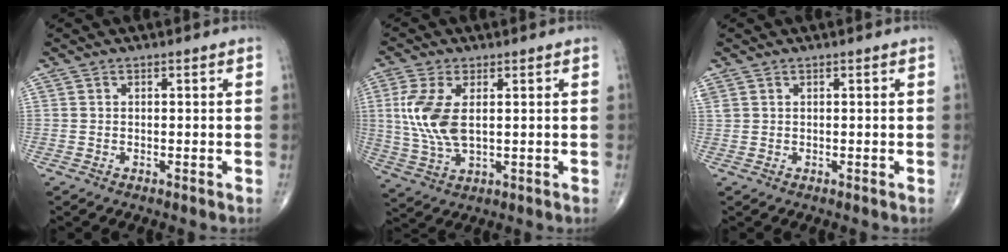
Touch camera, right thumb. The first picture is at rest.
{"total": 10.0, "force": [1.5, 5.0, 8.6], "torque": [-0.194, -0.006, 0.038]}
{"total": 1.1, "force": [0.6, 0.7, 0.5], "torque": [-0.012, 0.013, 0.016]}